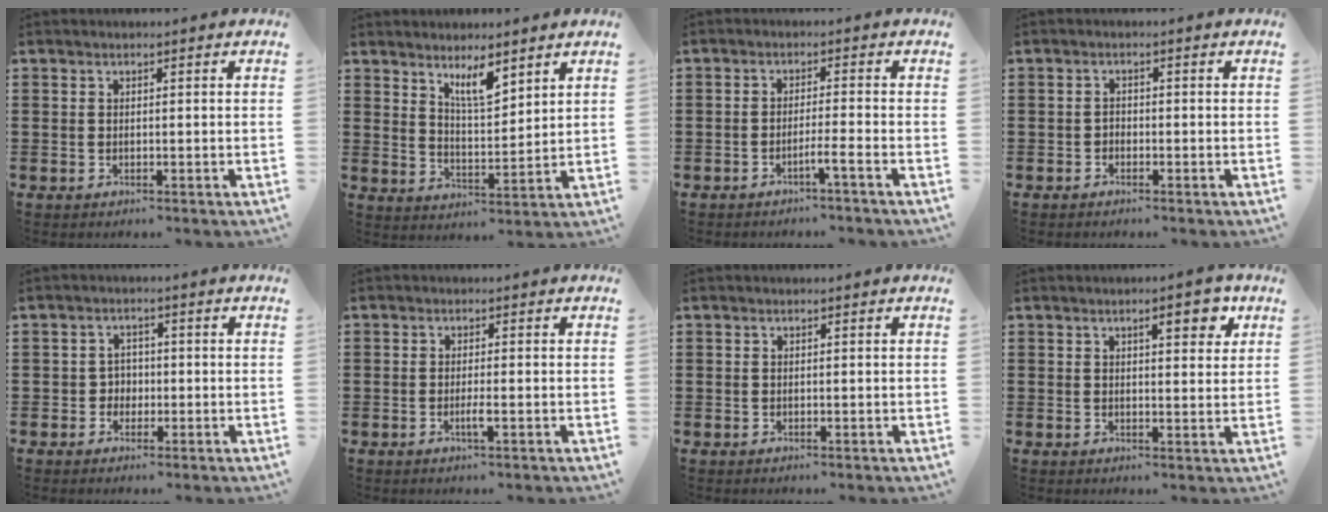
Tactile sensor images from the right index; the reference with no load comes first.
{"total": 5.9, "force": [4.5, 1.4, 3.5], "torque": [-0.065, -0.014, 0.076]}
{"total": 2.6, "force": [-1.8, -0.4, 1.7], "torque": [-0.030, -0.001, -0.035]}
{"total": 1.0, "force": [-0.8, 0.6, 0.2], "torque": [-0.007, 0.001, -0.017]}
{"total": 2.2, "force": [-0.6, 2.0, 0.7], "torque": [-0.021, 0.004, -0.015]}
{"total": 2.0, "force": [-0.8, 0.1, 1.8], "torque": [-0.031, -0.001, -0.015]}
{"total": 0.0}
{"total": 4.8, "force": [2.5, 1.4, 3.9], "torque": [-0.050, -0.004, 0.033]}